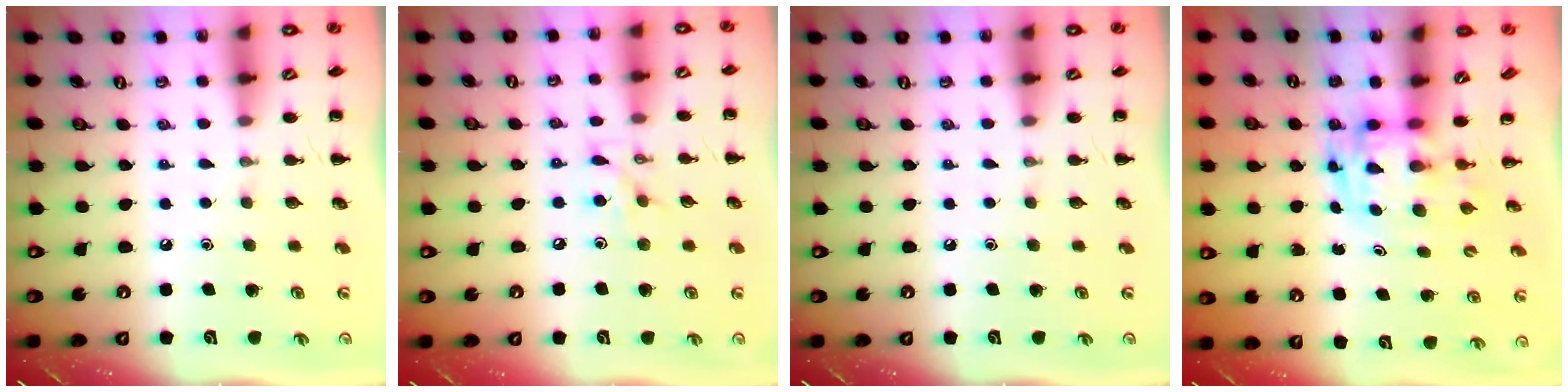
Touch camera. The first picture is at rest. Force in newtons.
{"total": 5.9, "press": 5.8, "slide": 1.0}
{"total": 0.0}
{"total": 2.8, "press": 2.7, "slide": 0.6}